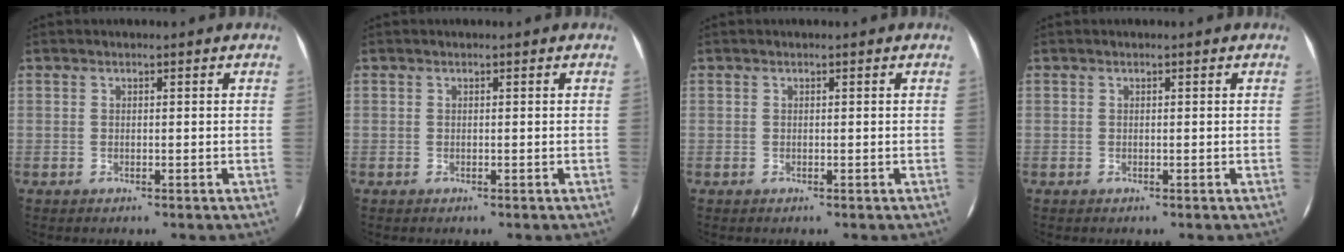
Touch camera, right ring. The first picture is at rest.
{"total": 0.0}
{"total": 0.0}
{"total": 0.0}